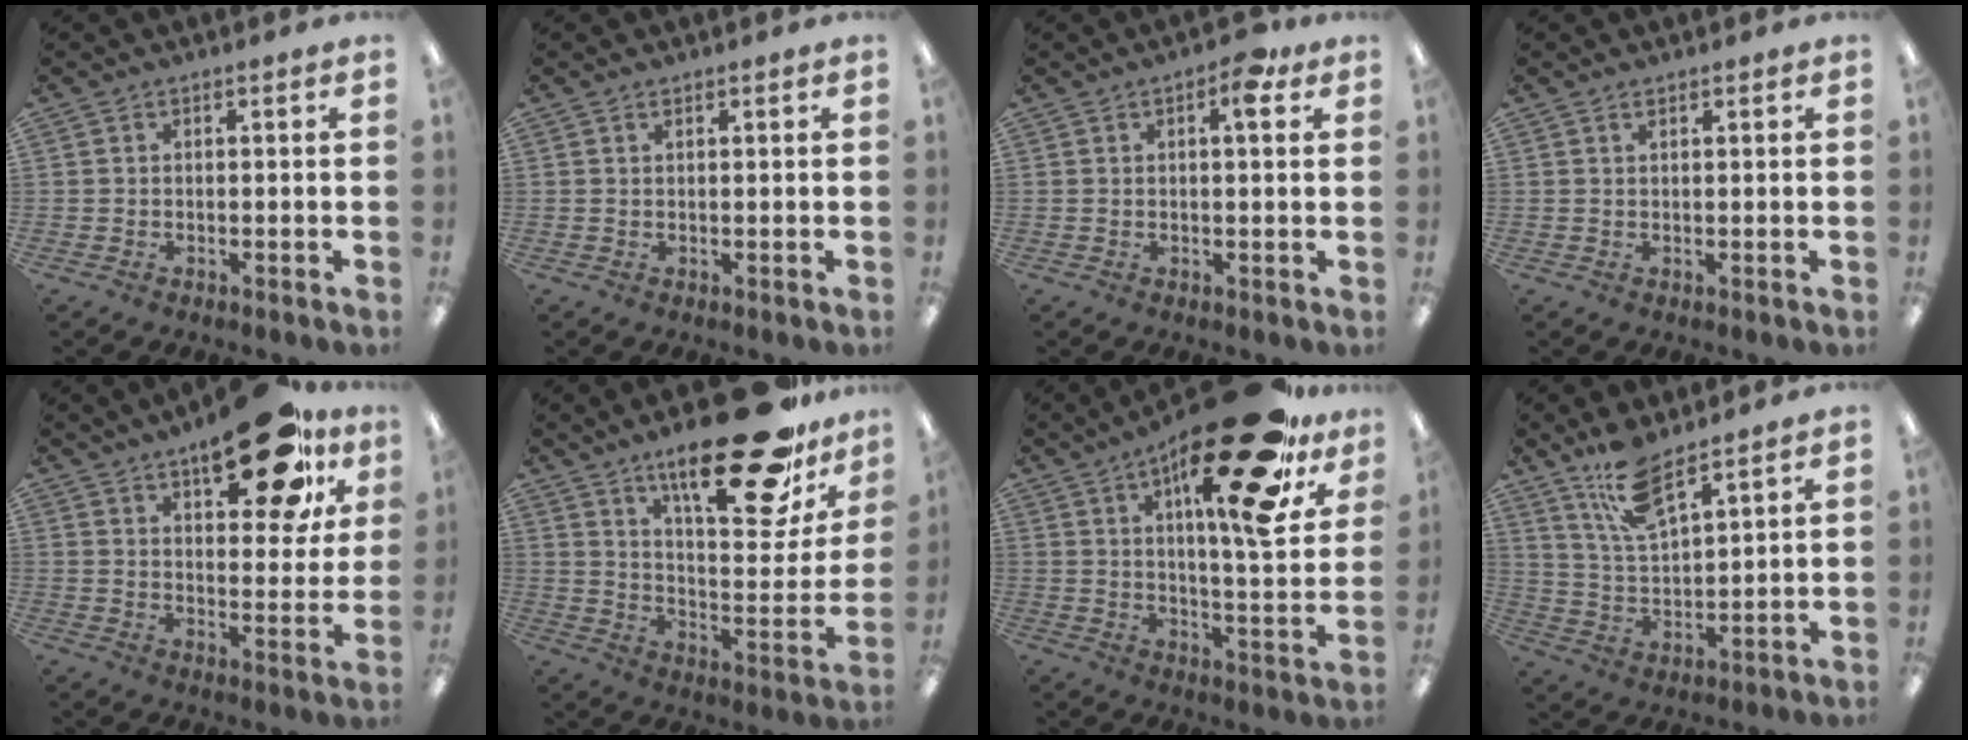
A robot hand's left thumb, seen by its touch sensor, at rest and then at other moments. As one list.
[{"total": 0.7, "force": [0.5, 0.2, 0.5], "torque": [-0.010, 0.001, 0.009]}, {"total": 5.4, "force": [2.4, 2.0, 4.4], "torque": [-0.053, -0.007, 0.032]}, {"total": 1.0, "force": [0.7, 0.3, 0.6], "torque": [-0.012, 0.000, 0.013]}, {"total": 19.7, "force": [11.7, 8.1, 13.7], "torque": [-0.172, -0.058, 0.180]}, {"total": 27.4, "force": [19.0, 8.7, 17.7], "torque": [-0.250, -0.120, 0.303]}, {"total": 25.4, "force": [15.0, 6.8, 19.3], "torque": [-0.283, -0.086, 0.229]}, {"total": 12.0, "force": [8.9, 3.9, 7.0], "torque": [-0.150, -0.030, 0.165]}]